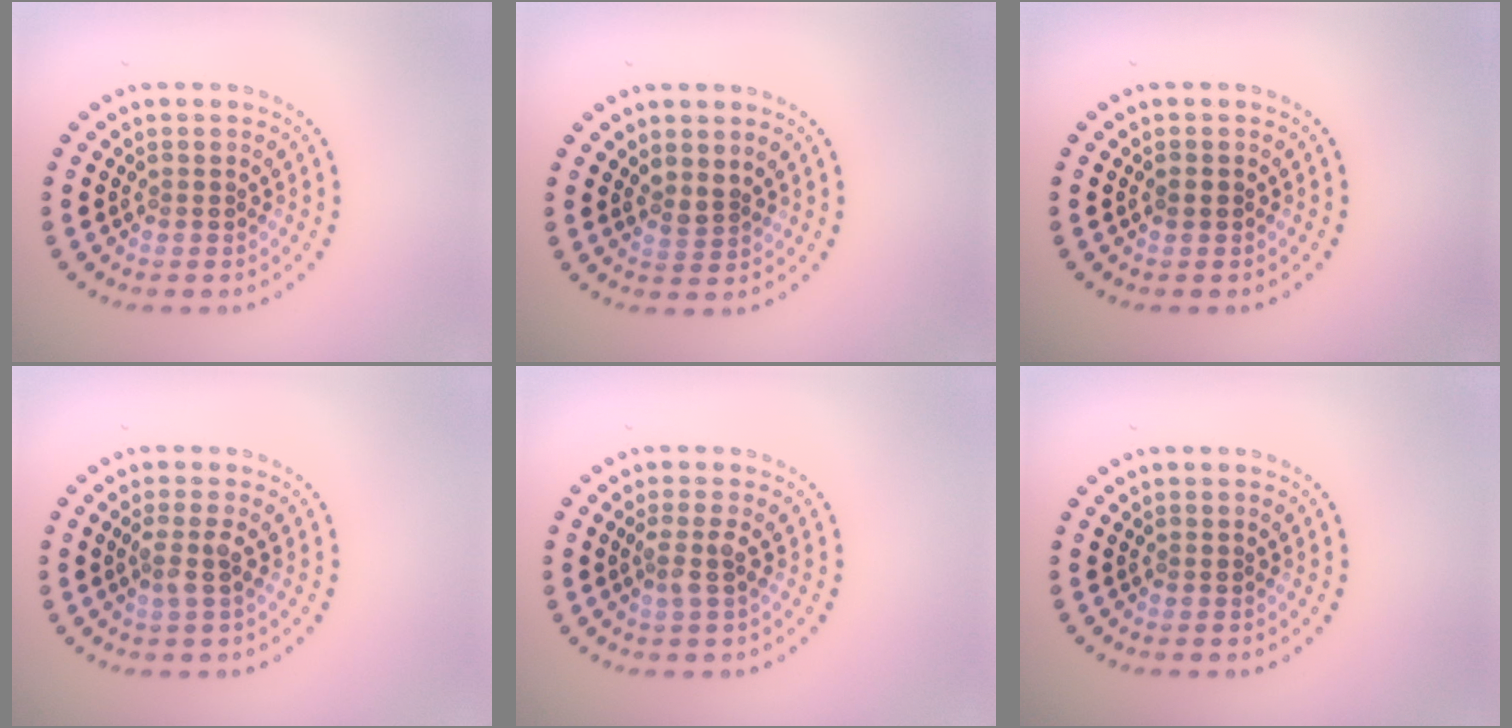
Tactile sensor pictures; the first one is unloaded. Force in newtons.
{"total": 1.6, "press": 1.2, "slide": 1.0}
{"total": 0.9, "press": 0.9, "slide": 0.0}
{"total": 1.8, "press": 1.4, "slide": 1.2}
{"total": 1.8, "press": 1.4, "slide": 1.2}
{"total": 0.0}